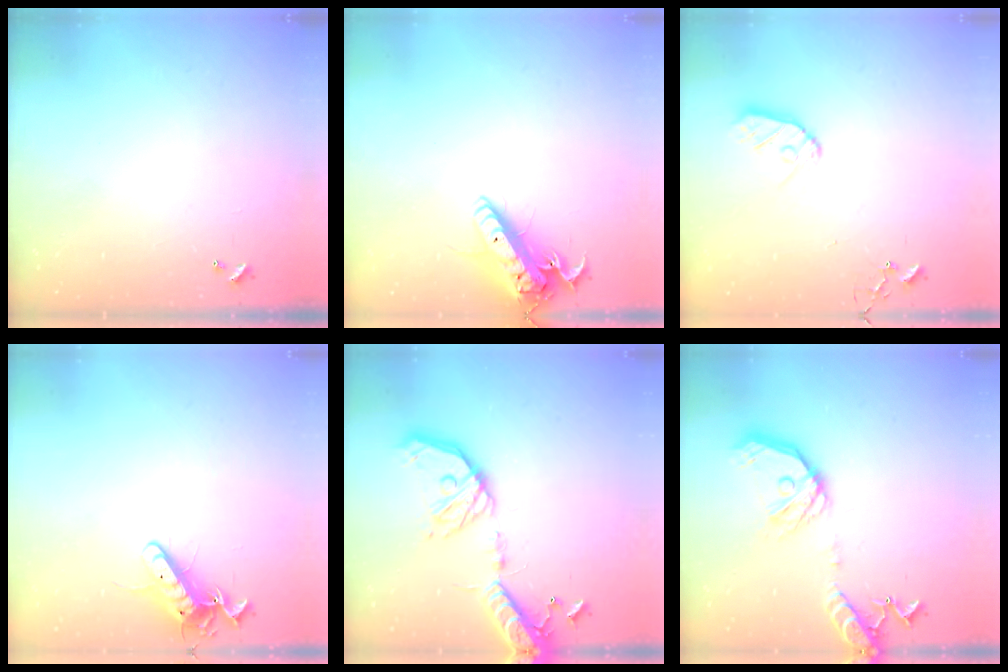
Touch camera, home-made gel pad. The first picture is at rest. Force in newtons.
{"total": 16.4, "press": 16.1, "slide": 3.0}
{"total": 9.0, "press": 8.9, "slide": 0.8}
{"total": 12.4, "press": 12.4, "slide": 0.9}
{"total": 20.9, "press": 20.5, "slide": 3.9}
{"total": 17.9, "press": 17.7, "slide": 2.6}